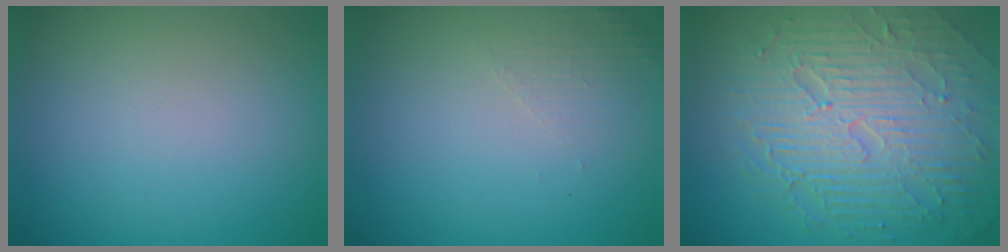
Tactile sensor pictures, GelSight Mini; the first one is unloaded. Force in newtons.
{"total": 1.3, "press": 1.2, "slide": 0.4}
{"total": 9.4, "press": 6.2, "slide": 7.0}